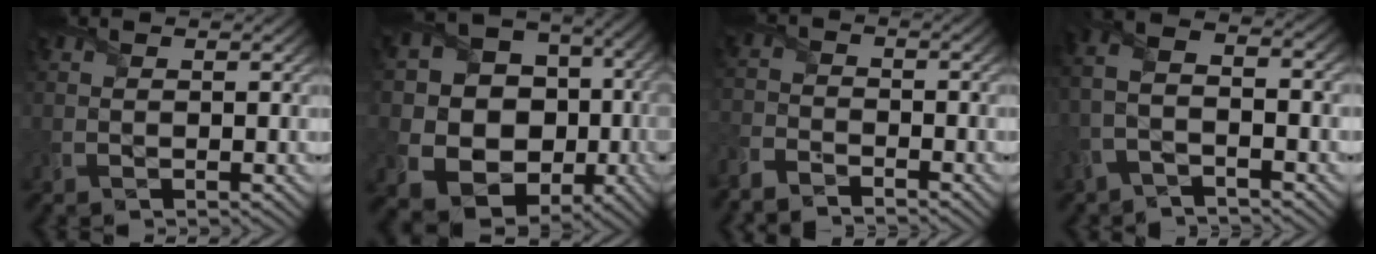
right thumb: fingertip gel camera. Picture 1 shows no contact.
{"total": 16.5, "force": [-1.6, 14.3, 8.1], "torque": [-0.185, -0.031, -0.013]}
{"total": 4.3, "force": [-4.1, 0.9, 0.9], "torque": [-0.026, -0.008, -0.098]}
{"total": 6.3, "force": [-1.6, 2.5, 5.5], "torque": [-0.128, 0.016, -0.050]}